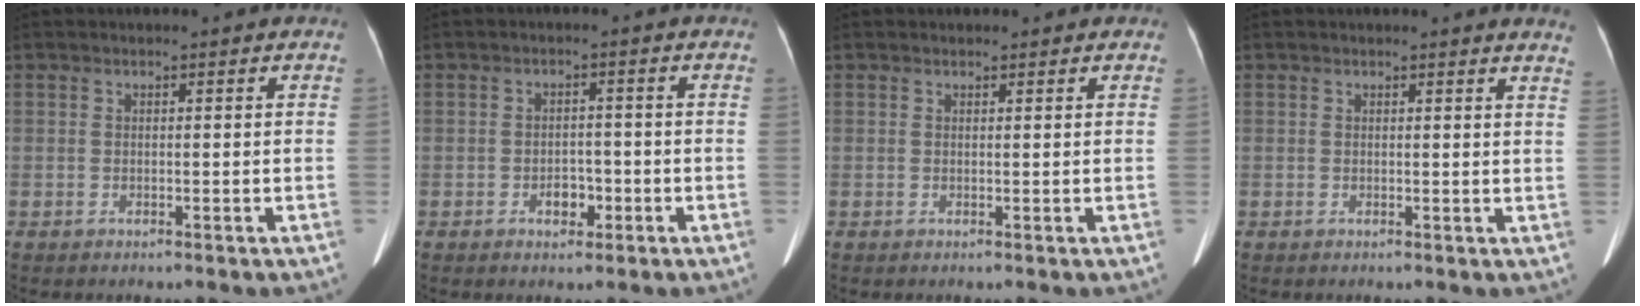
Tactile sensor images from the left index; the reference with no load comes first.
{"total": 2.9, "force": [-1.9, 1.7, 1.3], "torque": [-0.016, -0.013, -0.027]}
{"total": 1.6, "force": [1.3, 0.7, 0.5], "torque": [-0.004, 0.001, 0.012]}
{"total": 5.5, "force": [5.4, -0.2, 1.3], "torque": [-0.003, -0.044, 0.025]}